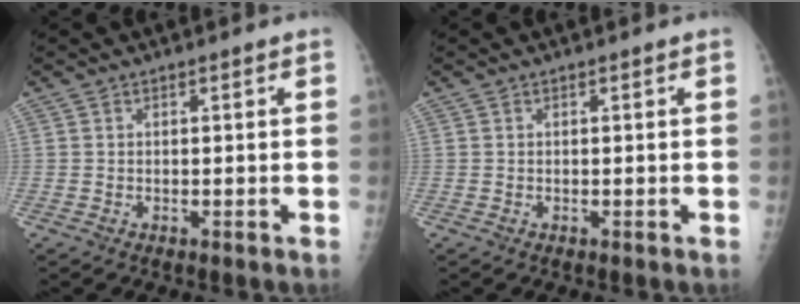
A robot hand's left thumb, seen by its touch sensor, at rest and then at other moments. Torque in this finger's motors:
{"motor_torque": [0.00, 0.00, 0.08, 0.08, 0.00]}